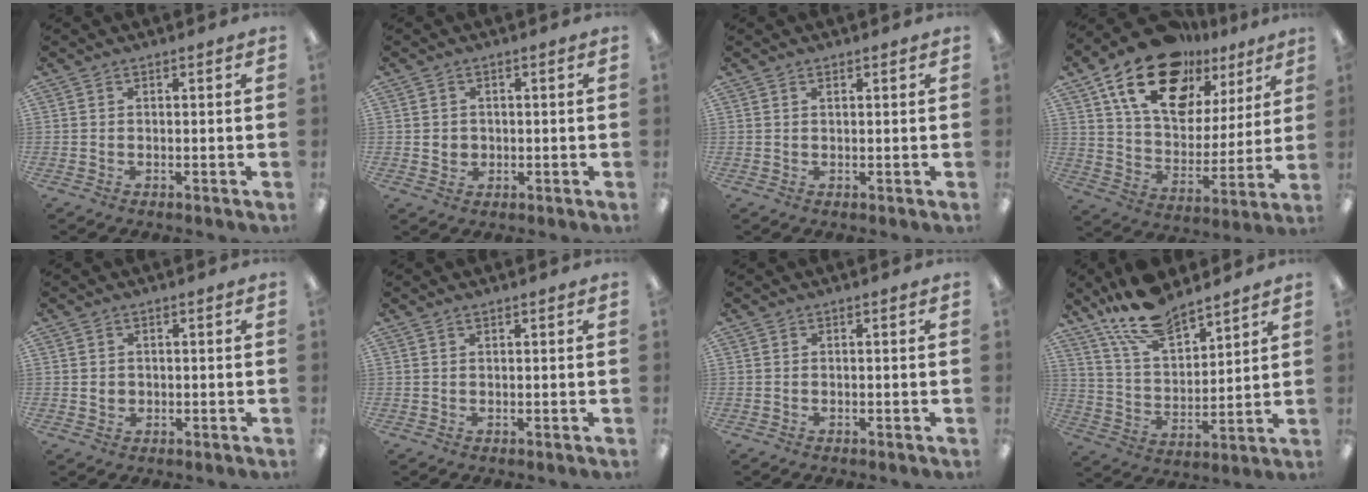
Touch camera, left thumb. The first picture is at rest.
{"total": 2.3, "force": [0.5, 2.2, 0.5], "torque": [-0.014, 0.003, 0.007]}
{"total": 1.1, "force": [0.7, 0.5, 0.6], "torque": [-0.014, 0.001, 0.014]}
{"total": 21.3, "force": [13.3, 12.3, 11.3], "torque": [-0.199, -0.064, 0.239]}
{"total": 1.9, "force": [0.4, 1.6, 0.8], "torque": [-0.017, 0.004, 0.005]}
{"total": 1.0, "force": [0.8, 0.4, 0.5], "torque": [-0.012, 0.001, 0.014]}
{"total": 0.0}
{"total": 14.5, "force": [12.0, 5.4, 6.3], "torque": [-0.129, -0.066, 0.220]}